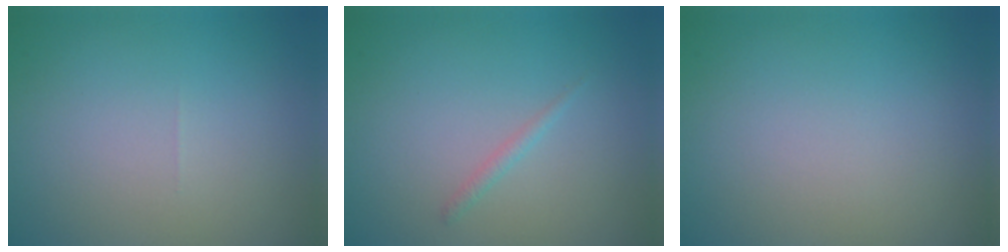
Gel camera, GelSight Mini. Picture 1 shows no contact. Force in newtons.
{"total": 0.7, "press": 0.7, "slide": 0.0}
{"total": 0.0}